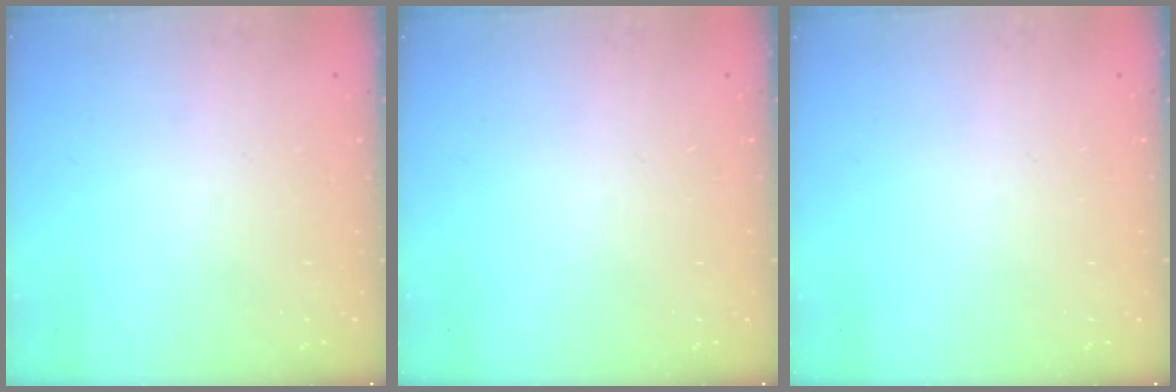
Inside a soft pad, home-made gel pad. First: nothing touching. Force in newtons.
{"total": 0.0}
{"total": 0.0}